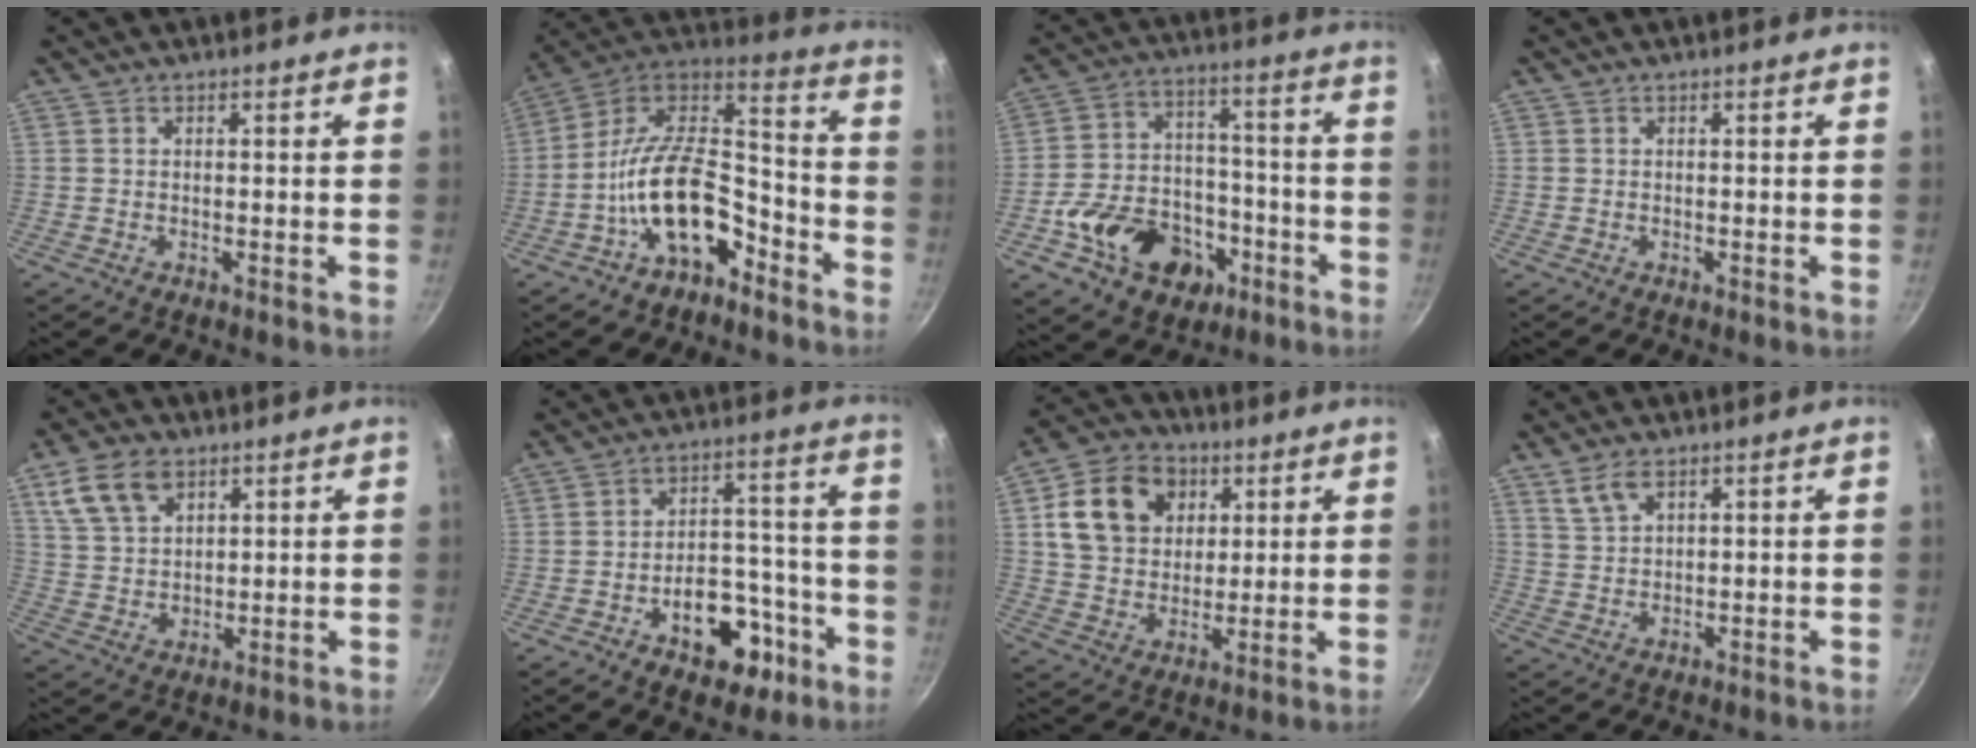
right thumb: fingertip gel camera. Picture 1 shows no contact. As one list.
[{"total": 18.3, "force": [-8.3, 9.8, 13.0], "torque": [-0.191, 0.086, -0.160]}, {"total": 18.3, "force": [-7.9, 13.3, 9.8], "torque": [-0.140, 0.064, -0.116]}, {"total": 0.0}, {"total": 10.2, "force": [5.3, 6.5, 5.8], "torque": [-0.093, -0.009, 0.107]}, {"total": 13.6, "force": [-6.5, 8.4, 8.5], "torque": [-0.078, 0.060, -0.082]}, {"total": 14.7, "force": [4.9, 11.5, 7.9], "torque": [-0.121, -0.001, 0.079]}, {"total": 4.4, "force": [2.9, 2.0, 2.7], "torque": [-0.046, -0.010, 0.062]}]